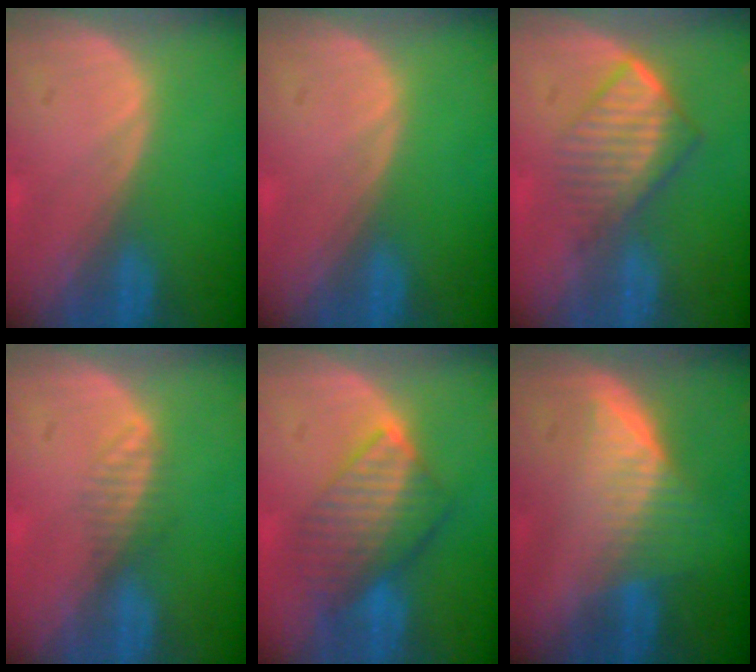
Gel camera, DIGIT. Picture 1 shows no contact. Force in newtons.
{"total": 0.0}
{"total": 6.9, "press": 5.9, "slide": 3.5}
{"total": 2.0, "press": 1.8, "slide": 0.8}
{"total": 7.5, "press": 7.1, "slide": 2.3}
{"total": 6.5, "press": 5.8, "slide": 2.9}